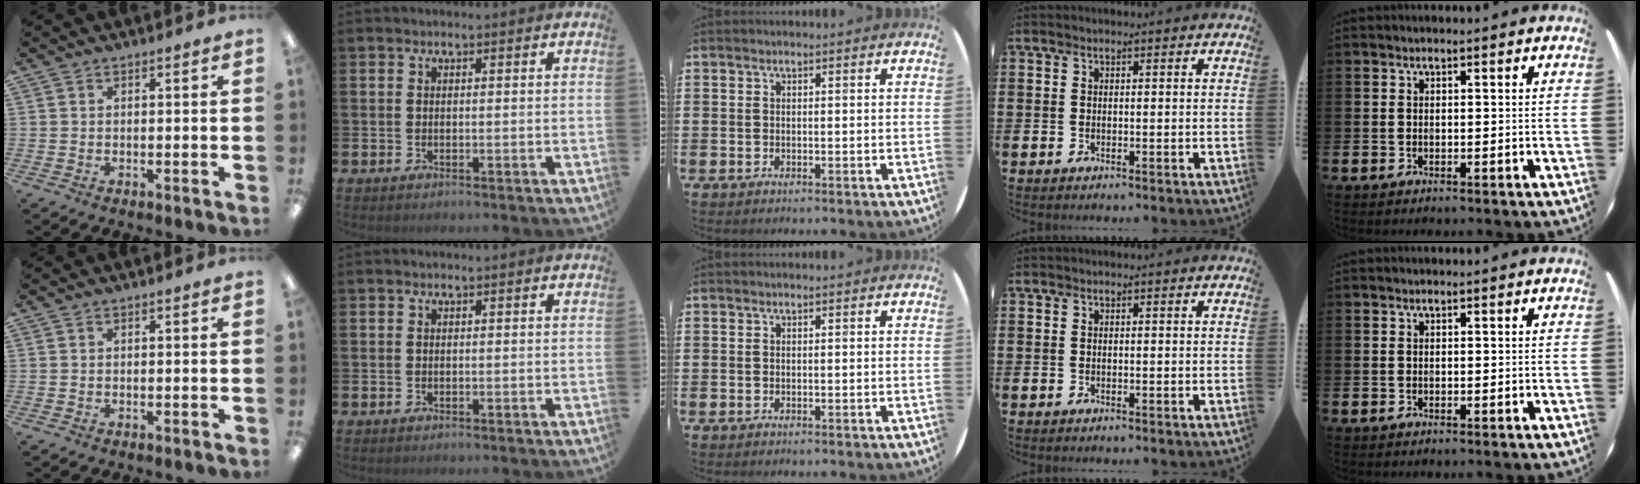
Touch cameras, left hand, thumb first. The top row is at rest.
{}